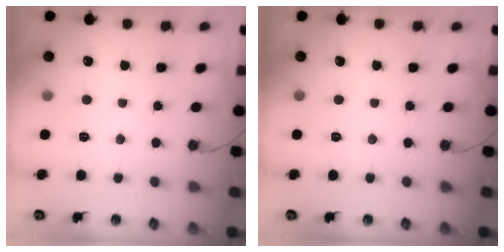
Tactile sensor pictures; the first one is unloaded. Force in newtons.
{"total": 0.0}